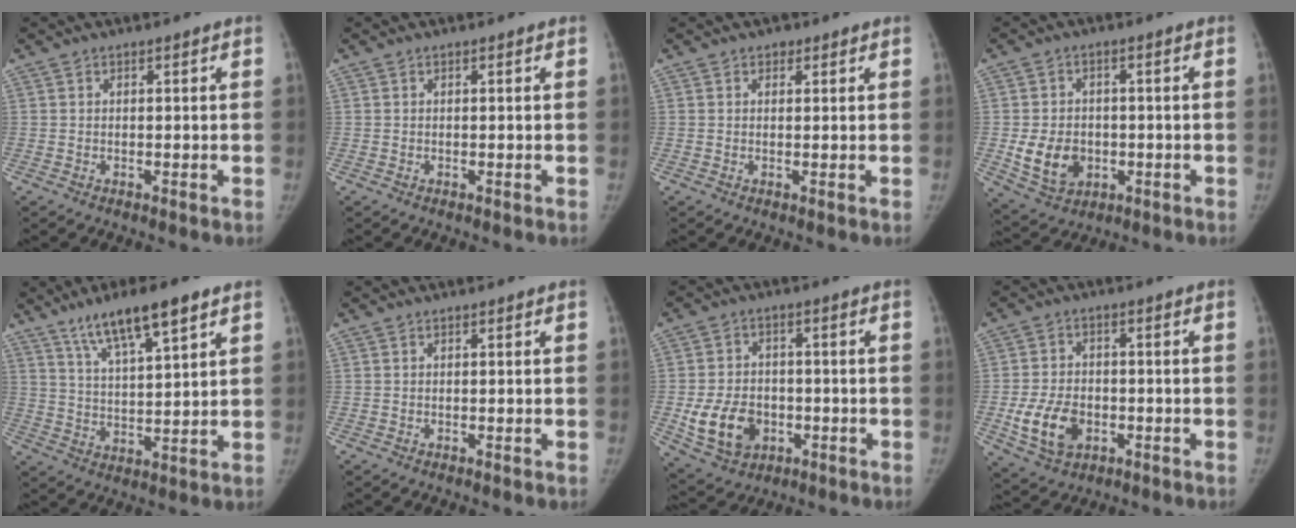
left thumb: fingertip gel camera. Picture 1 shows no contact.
{"total": 0.0}
{"total": 1.2, "force": [0.8, 1.0, 0.3], "torque": [0.009, -0.004, 0.007]}
{"total": 9.0, "force": [-1.5, 7.1, 5.3], "torque": [-0.072, 0.001, -0.012]}
{"total": 12.3, "force": [7.8, 2.7, 9.1], "torque": [-0.146, -0.028, 0.140]}
{"total": 0.0}
{"total": 11.0, "force": [-2.7, 8.4, 6.6], "torque": [-0.098, 0.007, -0.036]}
{"total": 9.6, "force": [-2.6, 6.7, 6.3], "torque": [-0.104, 0.007, -0.040]}